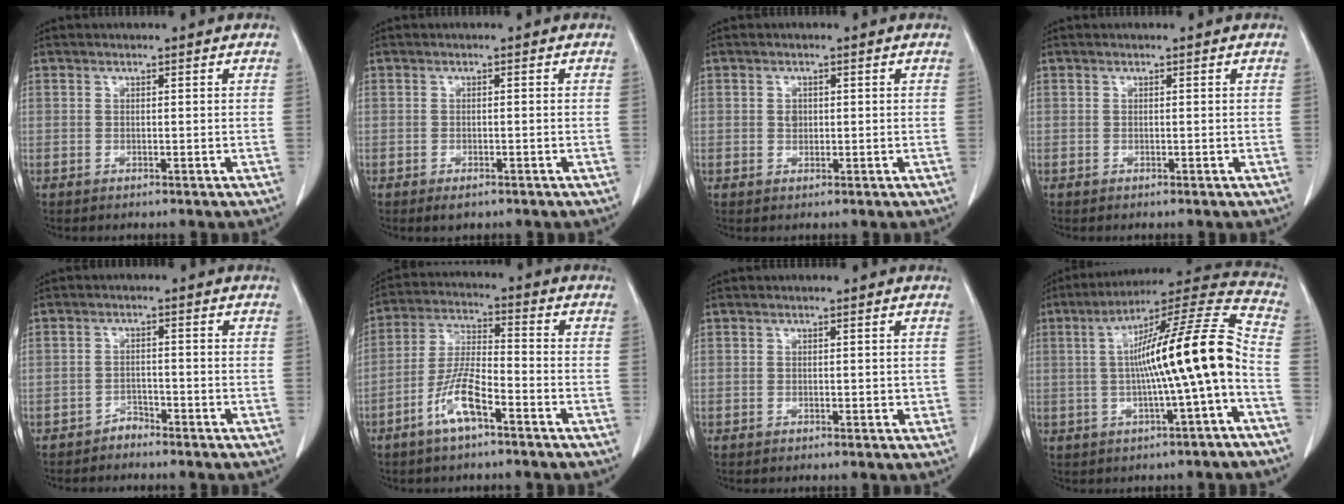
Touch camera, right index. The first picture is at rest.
{"total": 1.9, "force": [-1.3, 0.7, 1.2], "torque": [-0.016, -0.002, -0.014]}
{"total": 1.3, "force": [0.2, 1.1, 0.8], "torque": [-0.013, 0.001, 0.003]}
{"total": 0.0}
{"total": 1.8, "force": [-1.7, 0.6, 0.1], "torque": [0.003, 0.002, -0.029]}
{"total": 8.4, "force": [-4.6, 1.7, 6.9], "torque": [-0.145, 0.001, -0.090]}
{"total": 1.3, "force": [0.0, 0.8, 1.0], "torque": [-0.008, 0.001, 0.001]}
{"total": 16.0, "force": [-1.7, 0.1, 15.9], "torque": [-0.244, 0.029, -0.031]}